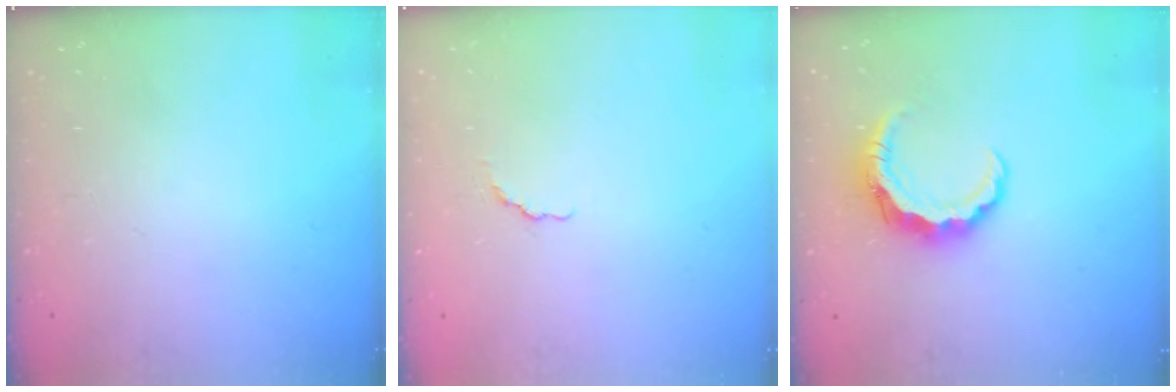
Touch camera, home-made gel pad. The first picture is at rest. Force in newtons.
{"total": 1.5, "press": 1.3, "slide": 0.7}
{"total": 7.6, "press": 7.6, "slide": 0.7}